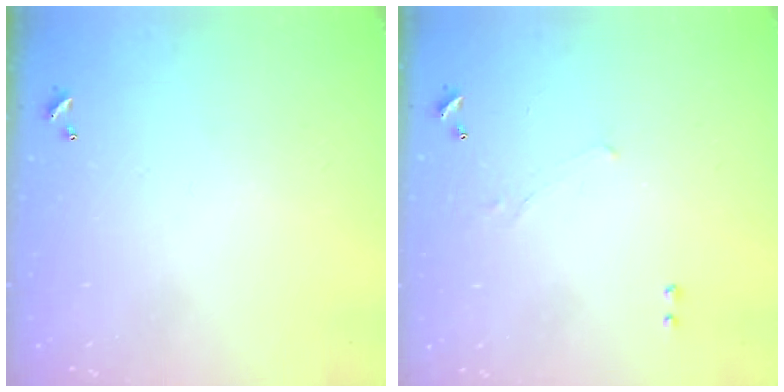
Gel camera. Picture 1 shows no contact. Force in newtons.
{"total": 2.8, "press": 2.7, "slide": 0.5}